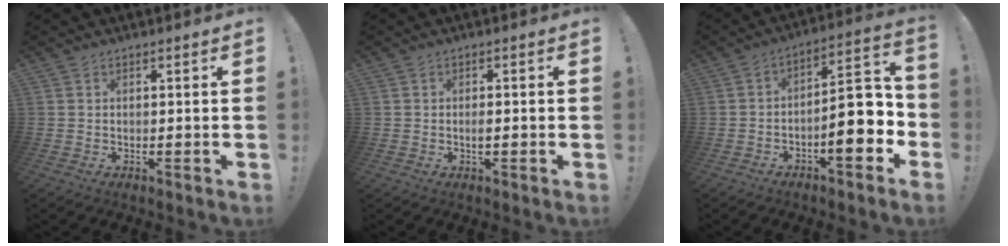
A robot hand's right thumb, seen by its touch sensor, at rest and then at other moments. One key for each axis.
{"total": 2.0, "fx": -0.6, "fy": 1.4, "fz": 1.3, "tx": -0.009, "ty": -0.001, "tz": -0.014}
{"total": 14.4, "fx": -4.0, "fy": 5.3, "fz": 12.7, "tx": -0.164, "ty": 0.025, "tz": -0.064}